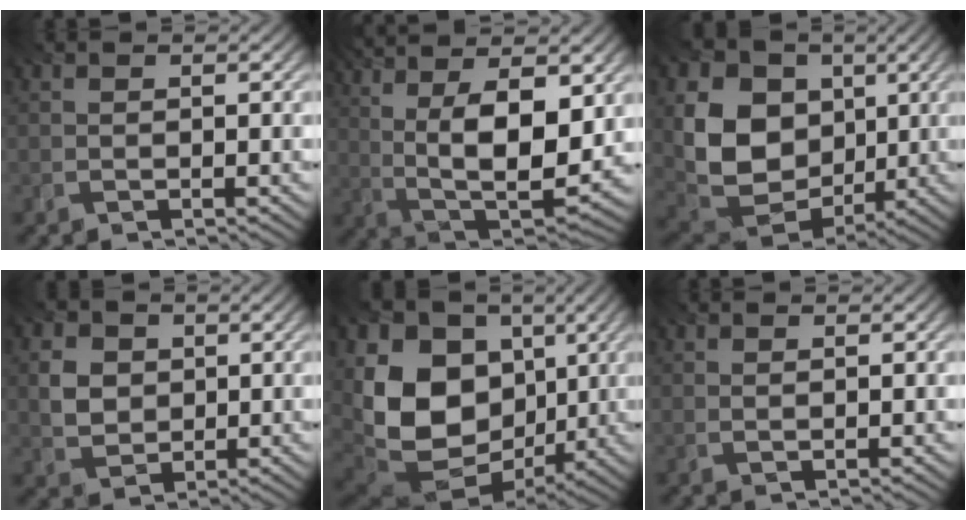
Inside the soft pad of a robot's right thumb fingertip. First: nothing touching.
{"total": 15.3, "force": [4.2, 6.2, 13.4], "torque": [-0.251, 0.007, 0.067]}
{"total": 13.7, "force": [1.5, 10.8, 8.3], "torque": [-0.197, -0.009, 0.037]}
{"total": 4.5, "force": [0.7, 3.8, 2.3], "torque": [-0.063, -0.007, 0.006]}
{"total": 18.6, "force": [0.7, 13.9, 12.3], "torque": [-0.273, -0.019, 0.044]}
{"total": 1.0, "force": [0.8, 0.0, 0.6], "torque": [-0.005, -0.006, 0.010]}